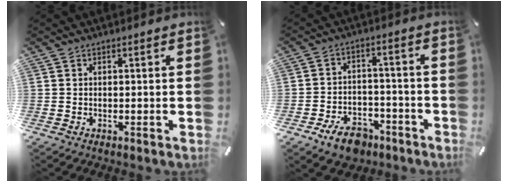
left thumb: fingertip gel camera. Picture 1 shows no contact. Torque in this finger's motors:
{"motor_torque": [0.00, 0.31, 0.05, 0.05, 0.14]}